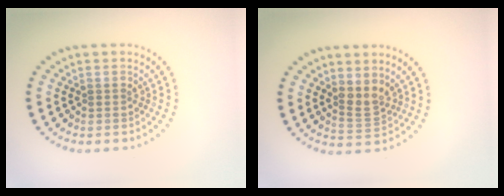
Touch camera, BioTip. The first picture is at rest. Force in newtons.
{"total": 1.9, "press": 1.5, "slide": 1.2}